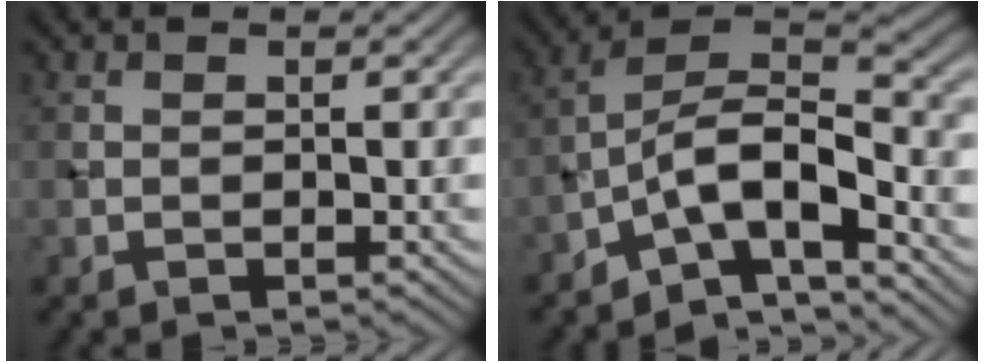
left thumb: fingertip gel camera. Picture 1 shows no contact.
{"total": 9.6, "force": [-6.1, 3.3, 6.6], "torque": [-0.102, 0.010, -0.129]}